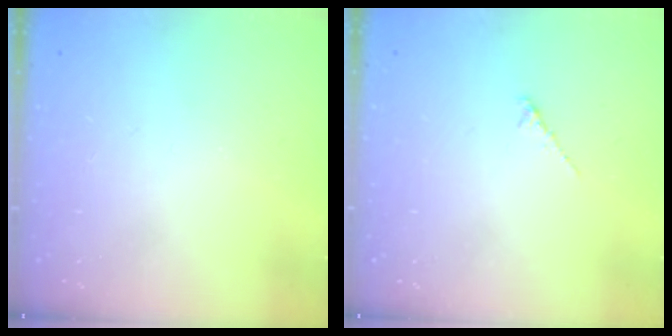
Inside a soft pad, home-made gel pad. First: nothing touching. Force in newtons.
{"total": 1.2, "press": 1.1, "slide": 0.4}